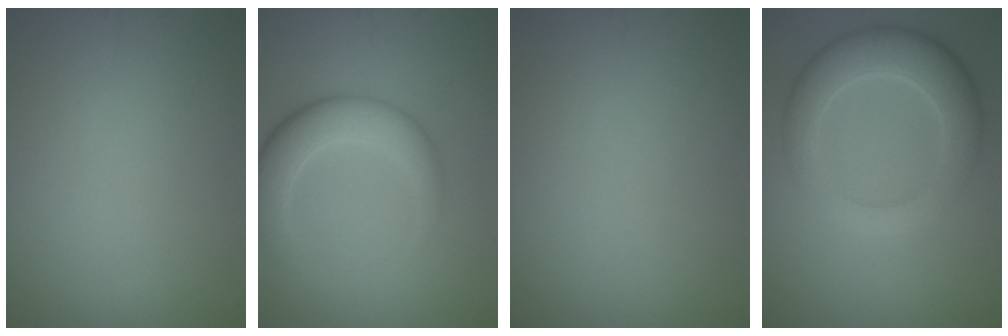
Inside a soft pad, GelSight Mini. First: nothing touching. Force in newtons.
{"total": 4.7, "press": 4.7, "slide": 0.1}
{"total": 0.0}
{"total": 6.3, "press": 6.3, "slide": 0.4}